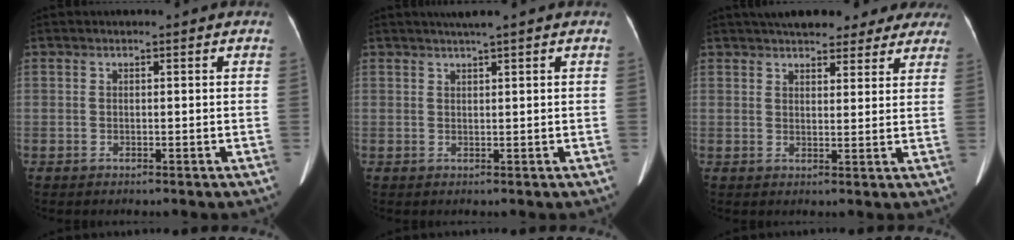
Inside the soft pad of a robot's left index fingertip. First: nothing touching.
{"total": 2.2, "force": [1.6, -0.4, 1.4], "torque": [-0.022, 0.009, 0.030]}
{"total": 17.1, "force": [14.4, 5.7, 7.1], "torque": [-0.088, 0.033, 0.173]}